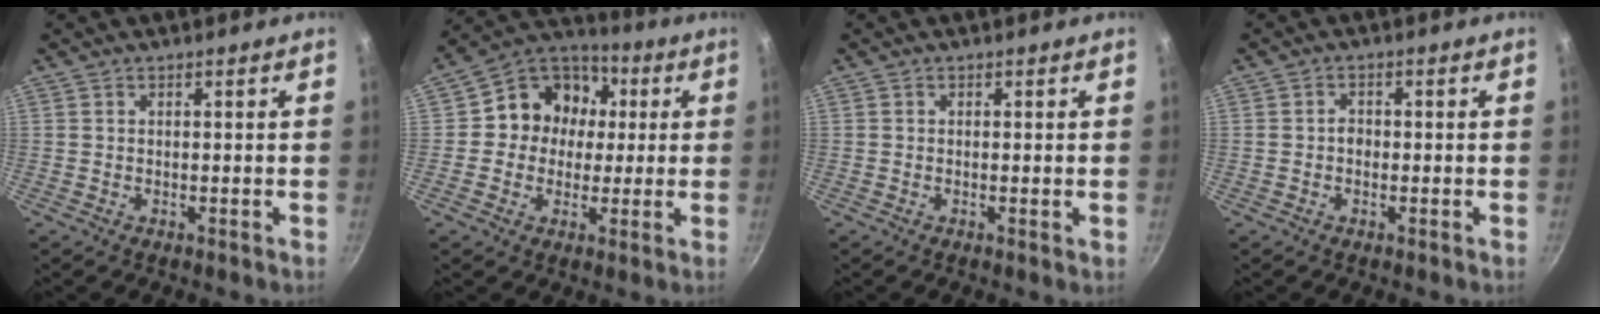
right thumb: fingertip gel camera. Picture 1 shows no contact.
{"total": 12.9, "force": [1.2, 11.6, 5.5], "torque": [-0.045, 0.028, -0.002]}
{"total": 0.7, "force": [-0.1, 0.0, 0.7], "torque": [-0.011, -0.002, -0.003]}
{"total": 1.6, "force": [-0.3, 1.3, 0.9], "torque": [-0.009, 0.011, -0.006]}